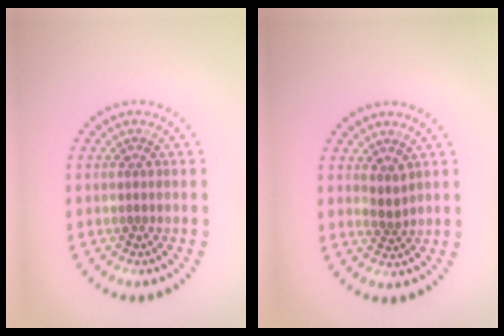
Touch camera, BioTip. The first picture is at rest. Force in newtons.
{"total": 1.1, "press": 0.7, "slide": 0.8}